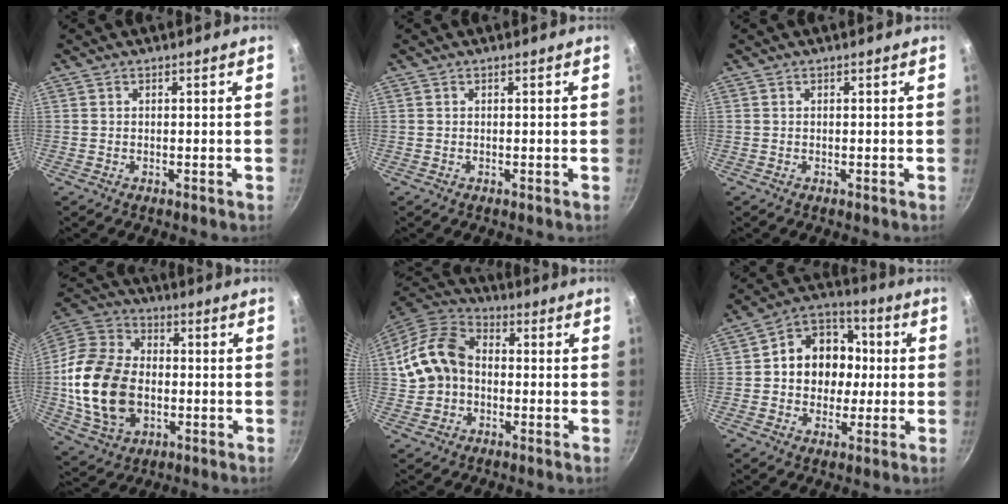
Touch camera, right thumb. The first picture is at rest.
{"total": 0.0}
{"total": 0.0}
{"total": 20.5, "force": [-2.2, 14.6, 14.3], "torque": [-0.260, 0.020, -0.037]}
{"total": 13.0, "force": [-0.2, 10.1, 8.1], "torque": [-0.134, 0.034, -0.016]}
{"total": 14.1, "force": [0.4, 11.8, 7.7], "torque": [-0.074, 0.027, -0.010]}